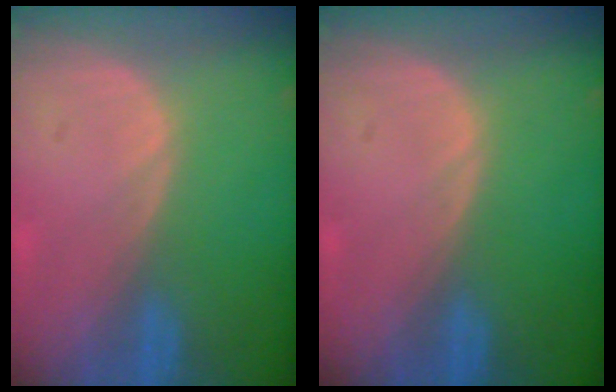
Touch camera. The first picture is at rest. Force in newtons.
{"total": 0.0}